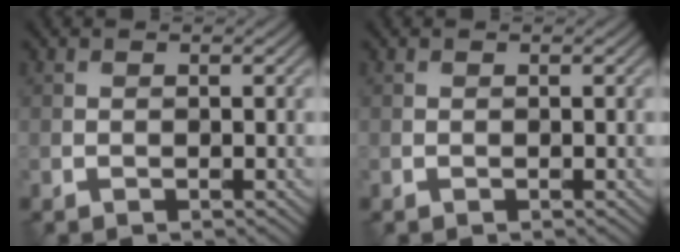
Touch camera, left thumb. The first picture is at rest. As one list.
[{"total": 0.0}]